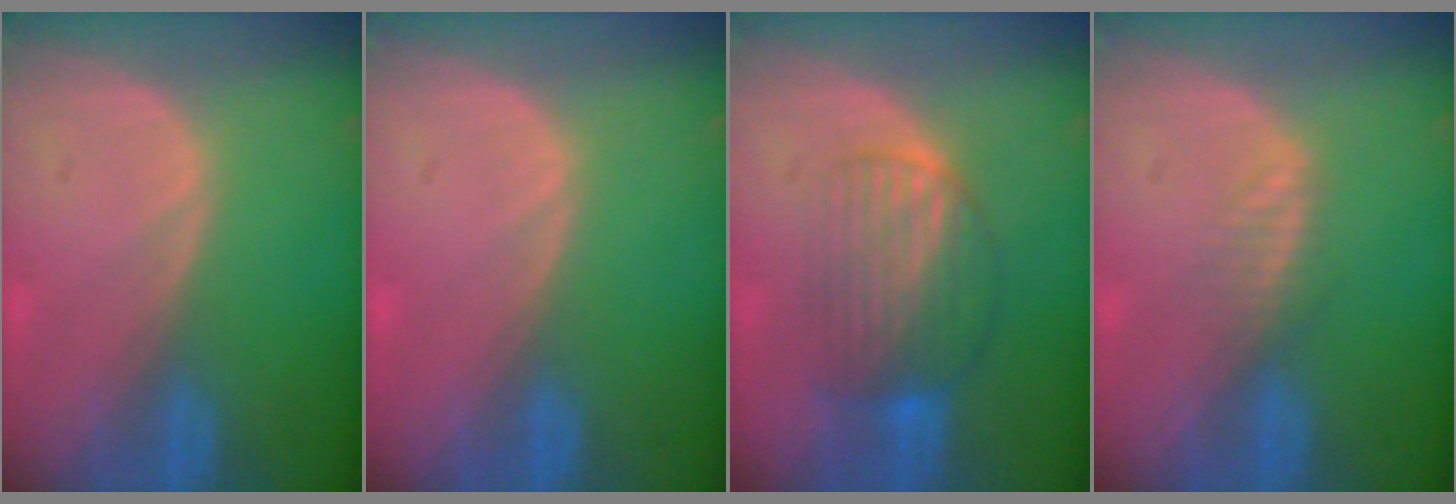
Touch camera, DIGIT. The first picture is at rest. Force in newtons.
{"total": 0.5, "press": 0.1, "slide": 0.5}
{"total": 7.1, "press": 6.6, "slide": 2.7}
{"total": 2.0, "press": 2.0, "slide": 0.2}